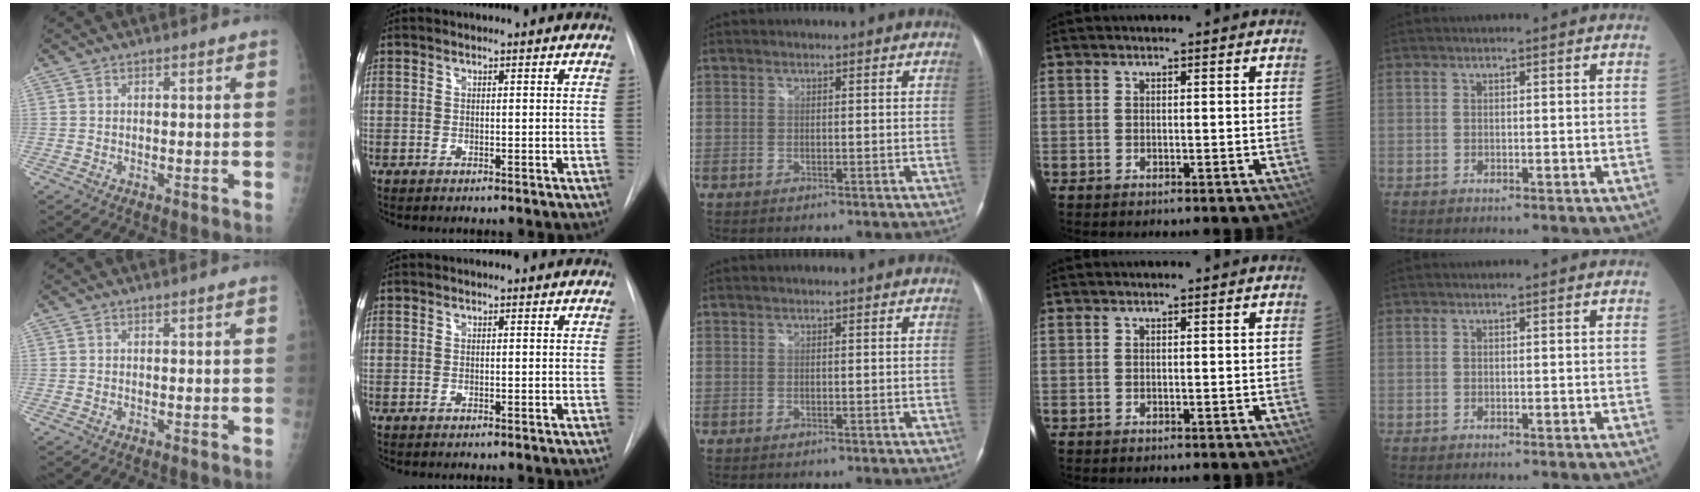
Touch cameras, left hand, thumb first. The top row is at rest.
{}